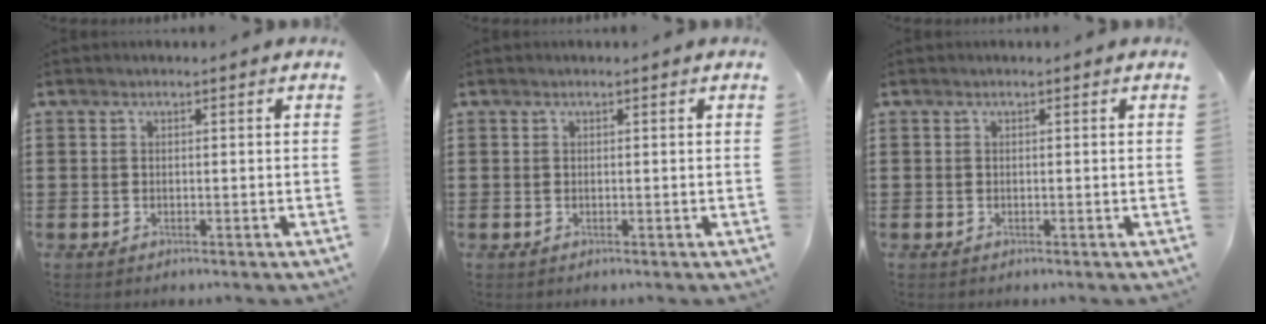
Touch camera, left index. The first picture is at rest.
{"total": 0.0}
{"total": 0.0}